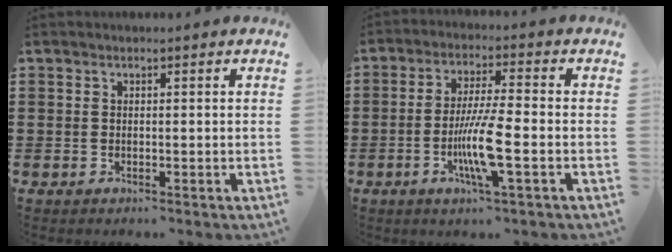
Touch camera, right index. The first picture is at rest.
{"total": 8.7, "force": [-2.6, 1.1, 8.2], "torque": [-0.160, -0.011, -0.050]}